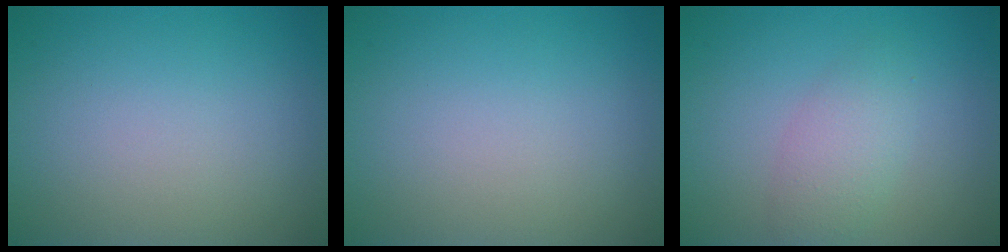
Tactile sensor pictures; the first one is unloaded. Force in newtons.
{"total": 0.0}
{"total": 2.6, "press": 2.6, "slide": 0.0}